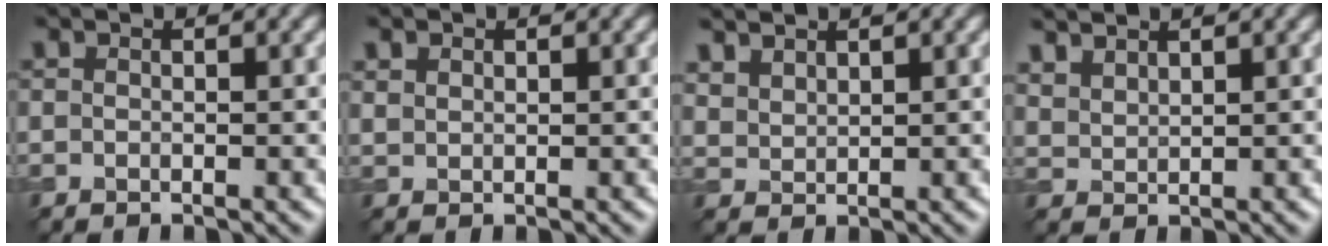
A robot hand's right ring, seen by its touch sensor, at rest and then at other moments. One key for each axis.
{"total": 1.1, "fx": 0.7, "fy": 0.7, "fz": 0.4, "tx": -0.010, "ty": -0.001, "tz": 0.017}
{"total": 2.5, "fx": 2.1, "fy": 1.1, "fz": 0.8, "tx": -0.024, "ty": 0.004, "tz": 0.053}
{"total": 2.5, "fx": 2.2, "fy": 0.8, "fz": 0.8, "tx": -0.019, "ty": 0.007, "tz": 0.050}